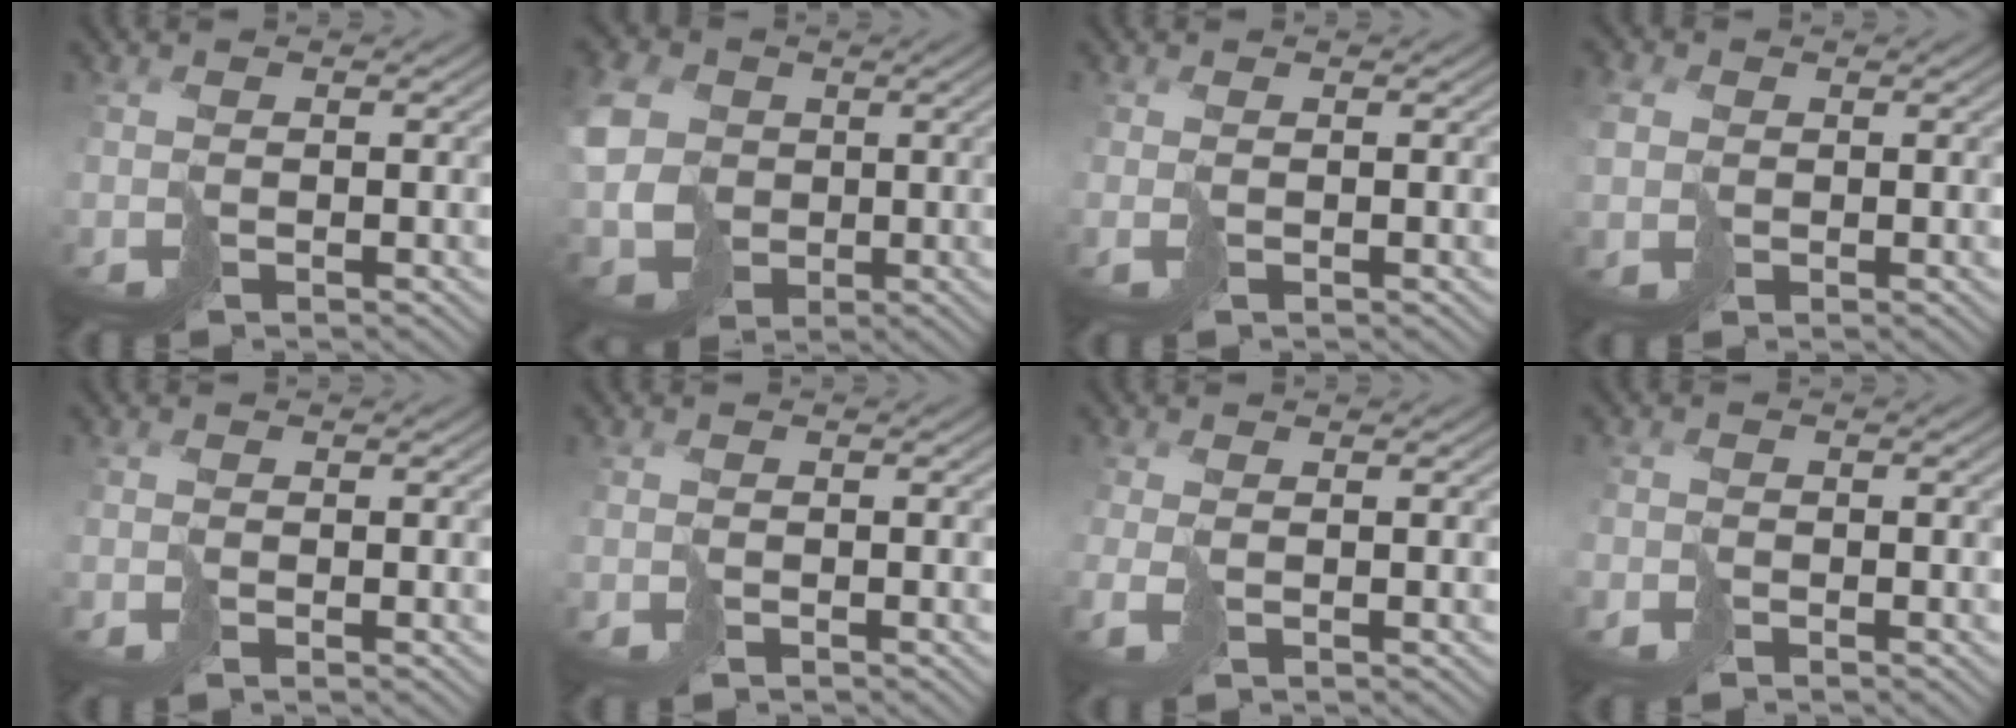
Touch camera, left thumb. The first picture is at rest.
{"total": 9.3, "force": [1.4, 8.0, 4.5], "torque": [-0.134, 0.001, 0.026]}
{"total": 0.8, "force": [-0.1, 0.2, 0.8], "torque": [-0.018, 0.000, -0.002]}
{"total": 3.2, "force": [0.7, 2.9, 1.2], "torque": [-0.054, -0.001, 0.019]}
{"total": 0.6, "force": [-0.4, 0.2, 0.4], "torque": [-0.010, -0.001, -0.009]}
{"total": 0.6, "force": [-0.5, 0.2, 0.1], "torque": [-0.005, -0.001, -0.012]}
{"total": 1.8, "force": [-0.8, 0.7, 1.4], "torque": [-0.039, -0.004, -0.019]}
{"total": 1.4, "force": [-1.2, 0.7, 0.1], "torque": [-0.005, -0.005, -0.028]}